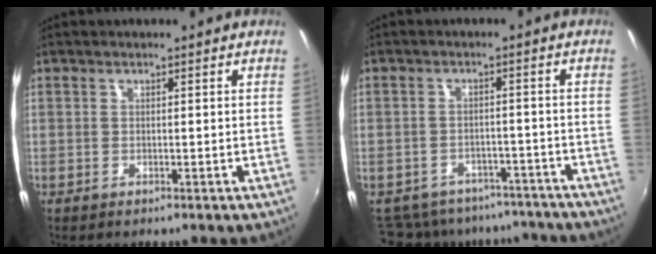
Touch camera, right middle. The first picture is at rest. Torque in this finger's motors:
{"motor_torque": [-0.08, -0.74, -0.07, -0.01]}